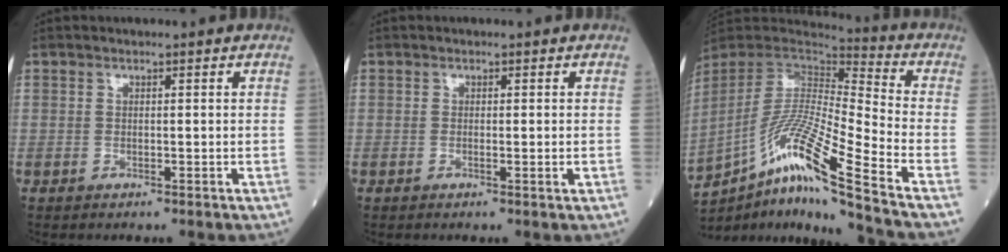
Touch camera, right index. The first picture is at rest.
{"total": 1.0, "force": [-0.2, -0.1, 0.9], "torque": [-0.015, -0.003, -0.003]}
{"total": 19.2, "force": [-12.6, -1.2, 14.4], "torque": [-0.302, -0.016, -0.241]}